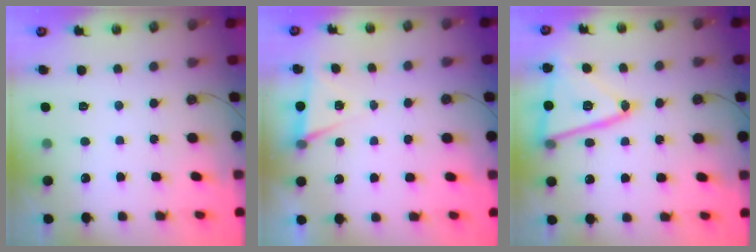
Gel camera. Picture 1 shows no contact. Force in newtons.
{"total": 5.0, "press": 2.1, "slide": 4.5}
{"total": 19.0, "press": 18.9, "slide": 1.7}